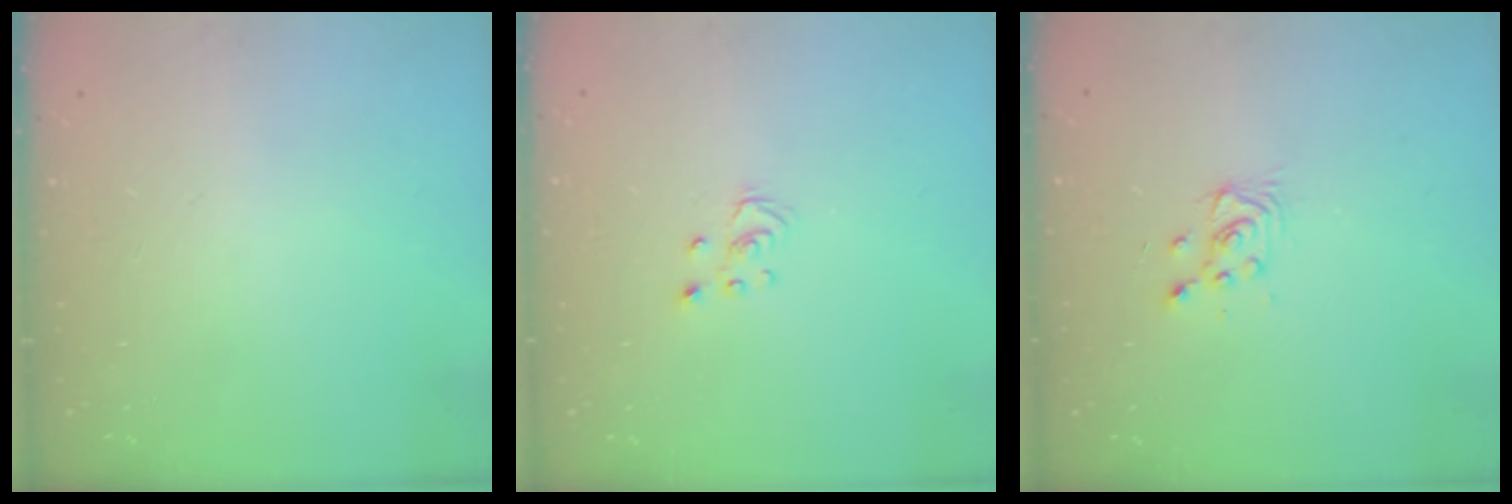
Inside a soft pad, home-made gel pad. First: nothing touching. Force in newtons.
{"total": 2.5, "press": 2.5, "slide": 0.2}
{"total": 3.0, "press": 3.0, "slide": 0.2}